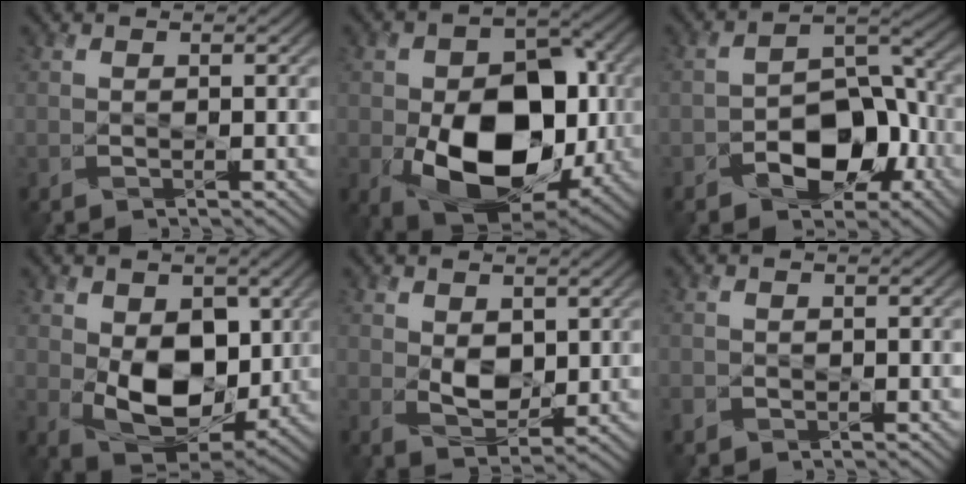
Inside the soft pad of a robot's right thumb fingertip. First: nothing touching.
{"total": 15.8, "force": [-3.3, 10.5, 11.4], "torque": [-0.170, -0.026, -0.055]}
{"total": 8.8, "force": [-3.8, 5.5, 5.8], "torque": [-0.083, 0.000, -0.069]}
{"total": 11.2, "force": [0.4, 7.6, 8.3], "torque": [-0.160, -0.015, 0.009]}
{"total": 4.3, "force": [1.1, 2.9, 3.0], "torque": [-0.063, -0.006, 0.024]}
{"total": 1.1, "force": [-0.7, 0.8, 0.1], "torque": [-0.006, -0.003, -0.015]}